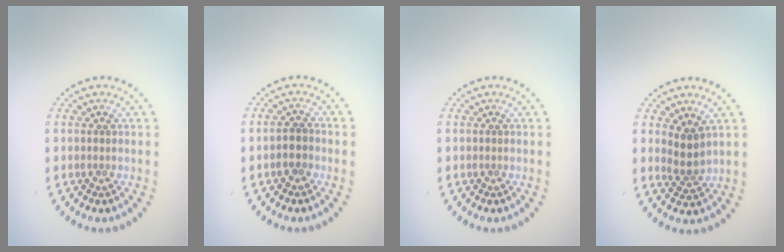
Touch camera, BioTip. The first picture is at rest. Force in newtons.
{"total": 1.7, "press": 1.5, "slide": 0.7}
{"total": 0.0}
{"total": 2.2, "press": 1.8, "slide": 1.3}